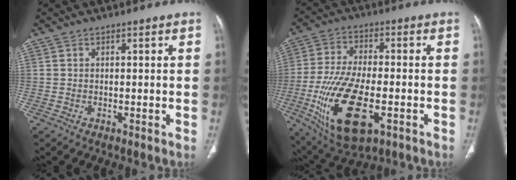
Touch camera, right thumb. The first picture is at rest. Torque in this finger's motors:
{"motor_torque": [0.17, 0.45, 1.87, -0.31, 0.18]}